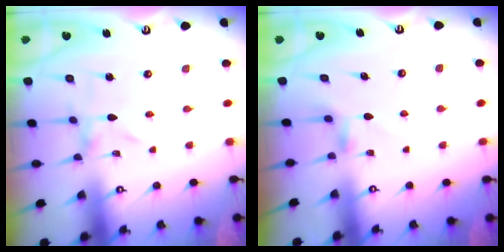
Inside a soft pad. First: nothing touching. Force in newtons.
{"total": 3.0, "press": 2.9, "slide": 0.5}